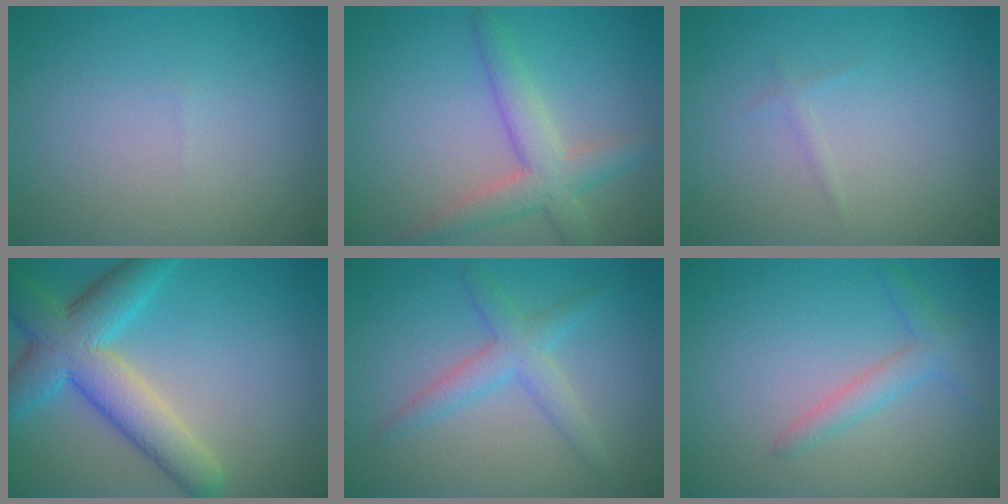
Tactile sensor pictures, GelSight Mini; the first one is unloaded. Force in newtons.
{"total": 4.3, "press": 4.3, "slide": 0.3}
{"total": 0.6, "press": 0.6, "slide": 0.1}
{"total": 7.6, "press": 7.6, "slide": 0.3}
{"total": 2.9, "press": 2.9, "slide": 0.1}
{"total": 2.2, "press": 2.2, "slide": 0.1}